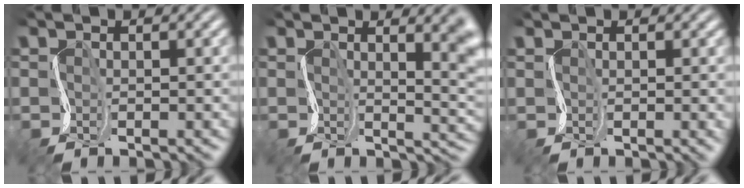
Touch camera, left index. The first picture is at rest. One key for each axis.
{"total": 6.1, "fx": 1.7, "fy": 2.7, "fz": 5.3, "tx": -0.037, "ty": 0.001, "tz": 0.024}
{"total": 0.7, "fx": 0.5, "fy": 0.3, "fz": 0.4, "tx": 0.005, "ty": 0.000, "tz": 0.010}